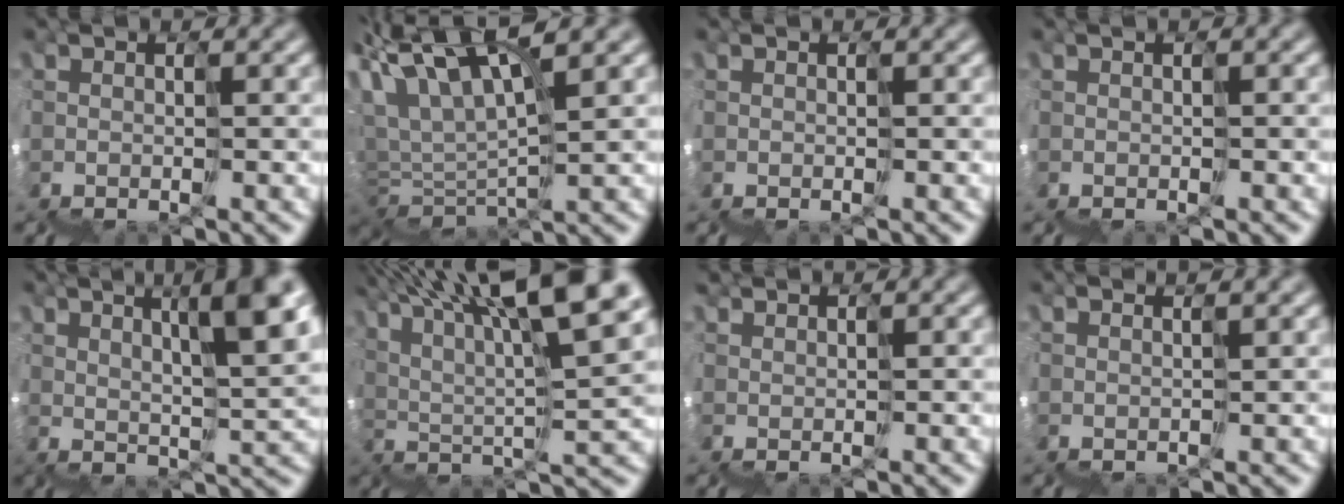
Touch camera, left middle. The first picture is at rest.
{"total": 4.0, "force": [4.0, -0.5, 0.4], "torque": [-0.047, 0.033, 0.065]}
{"total": 0.0}
{"total": 0.6, "force": [-0.2, 0.3, 0.5], "torque": [-0.004, 0.002, 0.000]}
{"total": 6.0, "force": [4.4, 0.7, 4.1], "torque": [-0.051, 0.031, 0.069]}
{"total": 11.0, "force": [8.1, 1.3, 7.3], "torque": [-0.152, 0.047, 0.140]}
{"total": 0.9, "force": [0.7, -0.1, -0.6], "torque": [0.010, 0.017, 0.017]}
{"total": 1.9, "force": [1.0, 0.4, 1.5], "torque": [-0.003, 0.027, 0.015]}